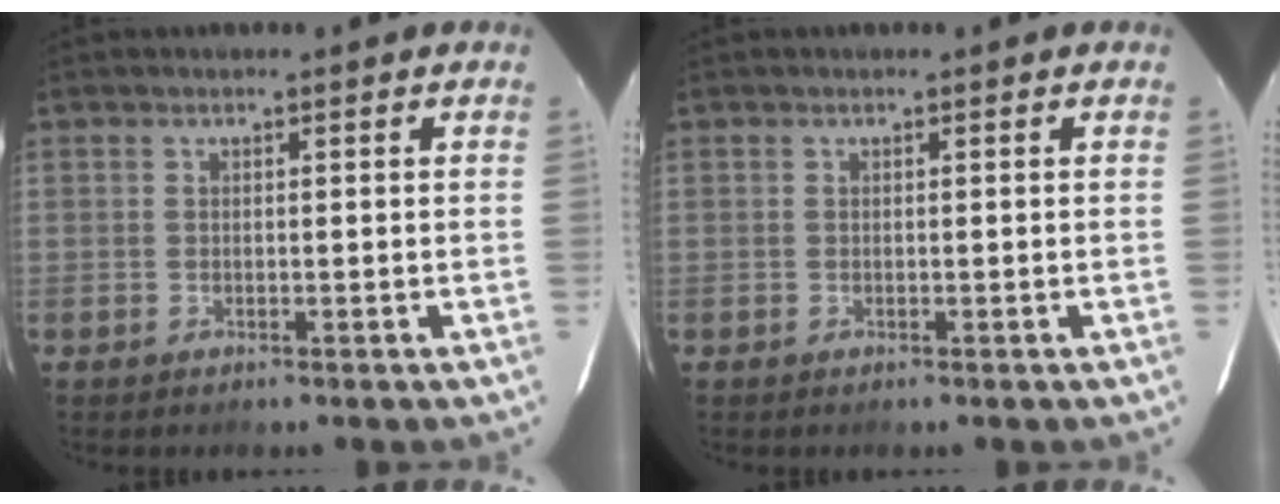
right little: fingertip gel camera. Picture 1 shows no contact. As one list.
[{"total": 0.0}]